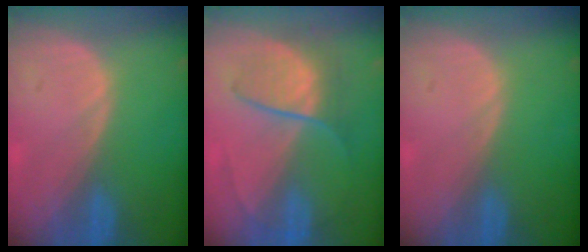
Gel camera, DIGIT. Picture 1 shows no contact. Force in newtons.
{"total": 6.4, "press": 6.4, "slide": 0.8}
{"total": 0.0}